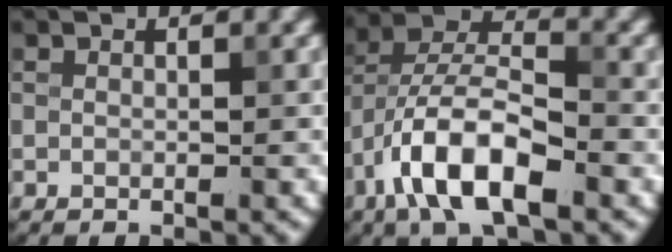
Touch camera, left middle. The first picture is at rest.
{"total": 8.8, "force": [-4.3, 3.7, 6.7], "torque": [-0.118, 0.012, -0.084]}